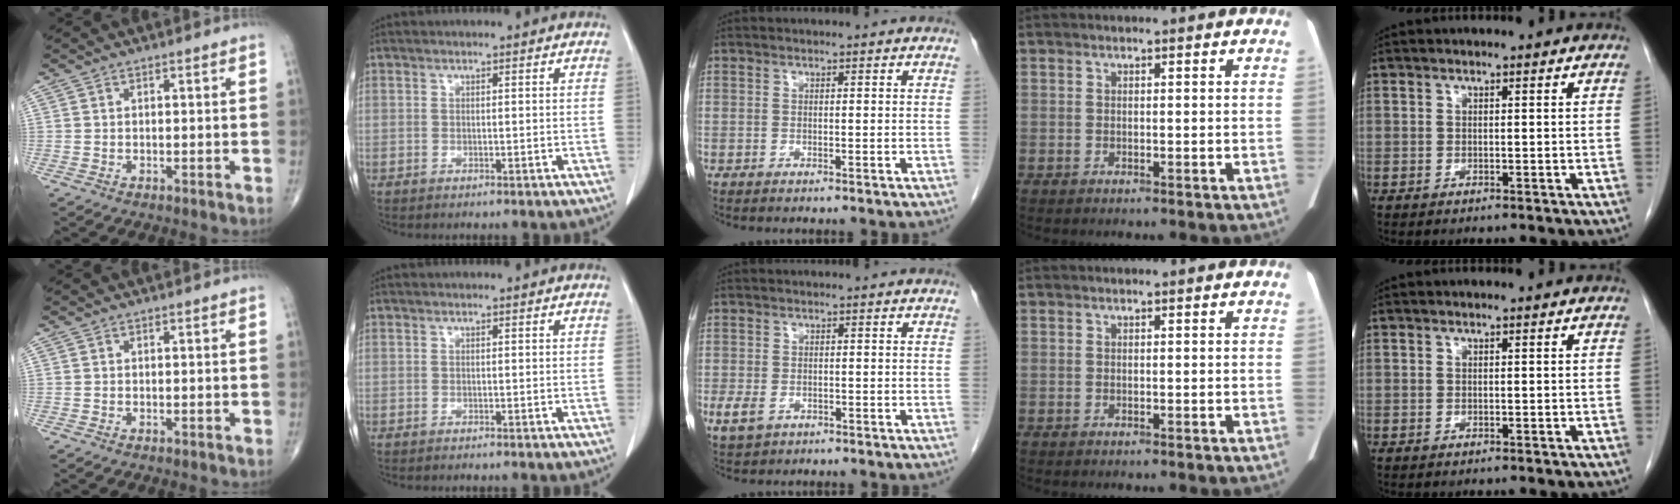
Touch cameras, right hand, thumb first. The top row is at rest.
{"middle": {"total": 3.7, "force": [-1.5, 2.6, 2.2], "torque": [-0.051, -0.006, -0.017]}}